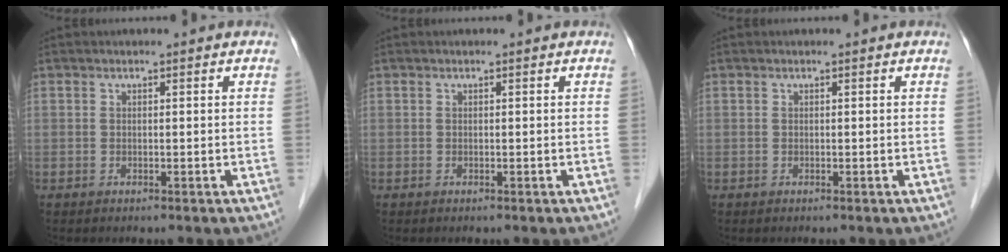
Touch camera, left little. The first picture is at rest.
{"total": 0.0}
{"total": 0.0}